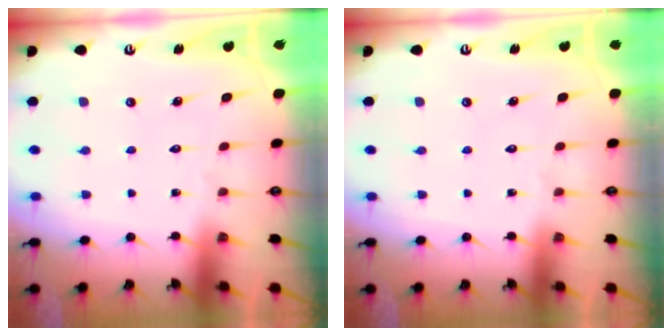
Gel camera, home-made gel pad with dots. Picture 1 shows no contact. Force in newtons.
{"total": 0.0}